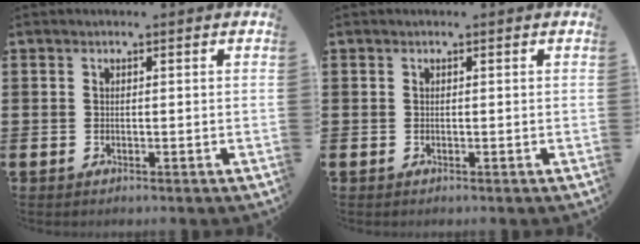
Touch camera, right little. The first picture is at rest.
{"total": 0.0}